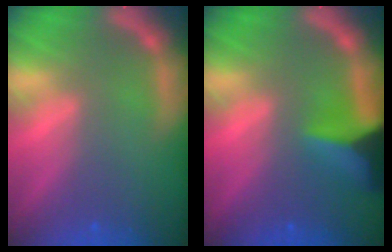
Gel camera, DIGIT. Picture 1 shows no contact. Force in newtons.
{"total": 7.0}